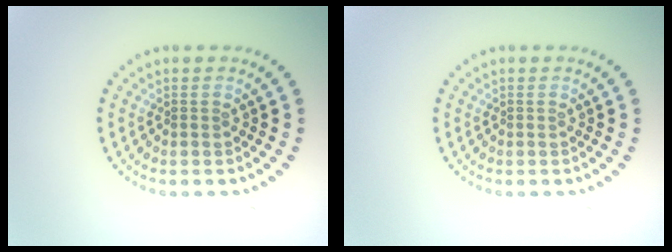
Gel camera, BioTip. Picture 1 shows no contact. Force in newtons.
{"total": 0.0}